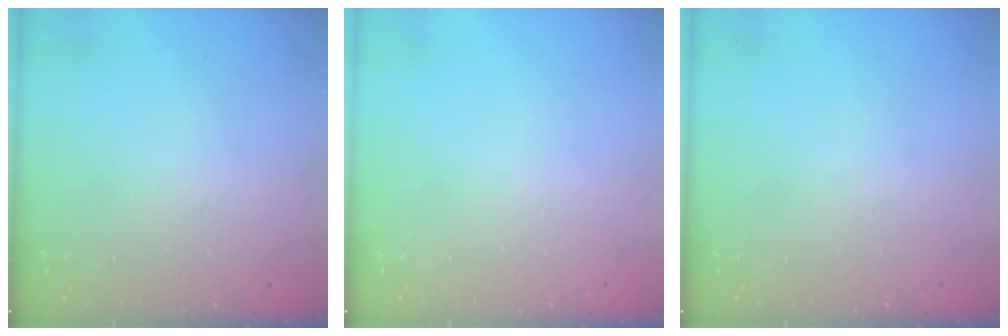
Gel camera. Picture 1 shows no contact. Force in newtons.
{"total": 0.0}
{"total": 0.0}